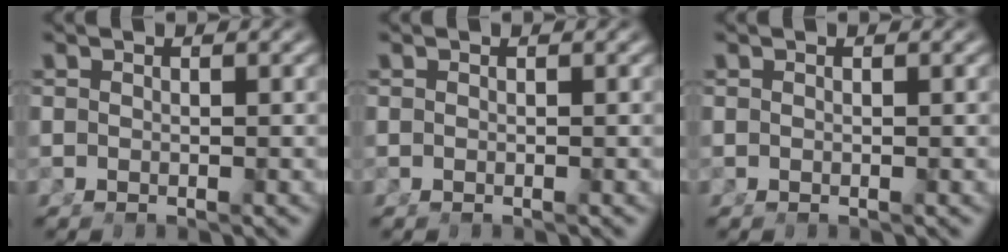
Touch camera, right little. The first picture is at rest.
{"total": 0.0}
{"total": 0.0}